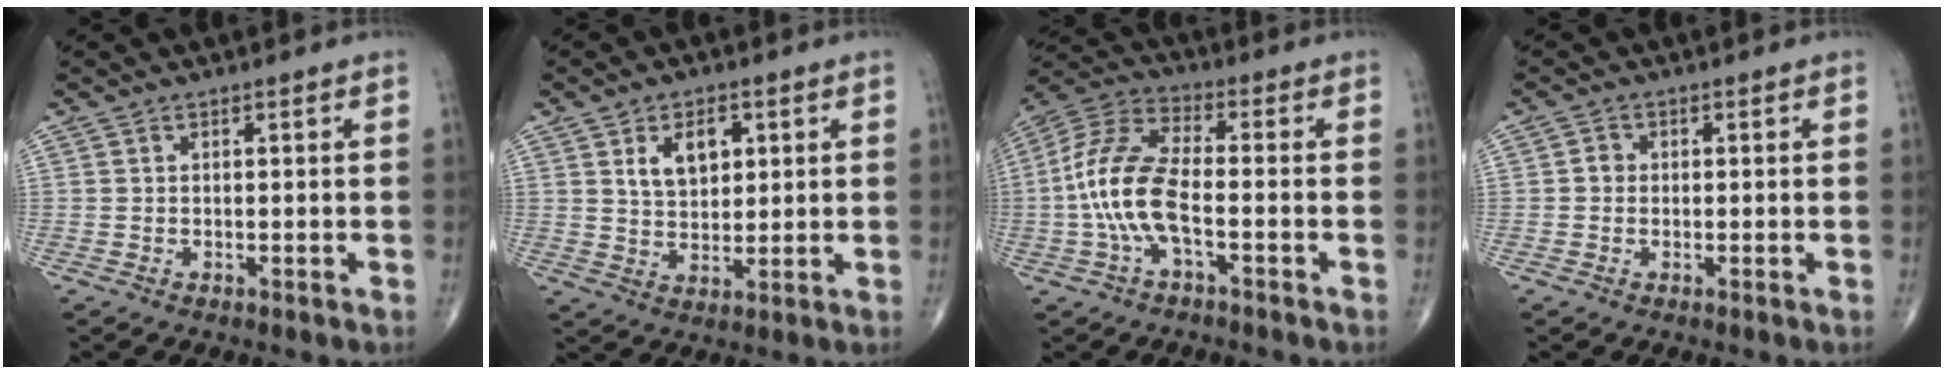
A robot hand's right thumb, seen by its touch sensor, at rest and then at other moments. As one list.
[{"total": 7.0, "force": [2.6, 4.3, 4.8], "torque": [-0.059, -0.014, 0.047]}, {"total": 12.6, "force": [-2.6, 5.2, 11.2], "torque": [-0.251, 0.037, -0.057]}, {"total": 1.6, "force": [-0.1, 1.4, 0.6], "torque": [-0.002, 0.005, -0.006]}]